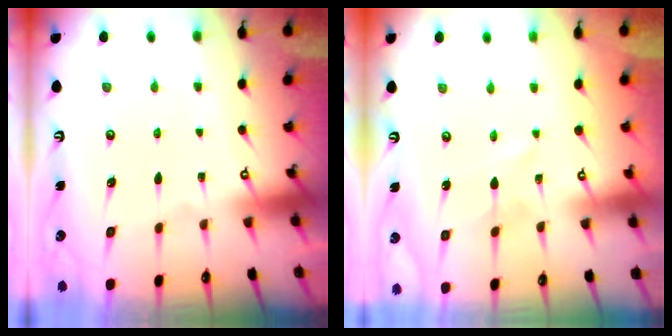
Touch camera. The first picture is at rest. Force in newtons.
{"total": 1.5, "press": 1.5, "slide": 0.1}